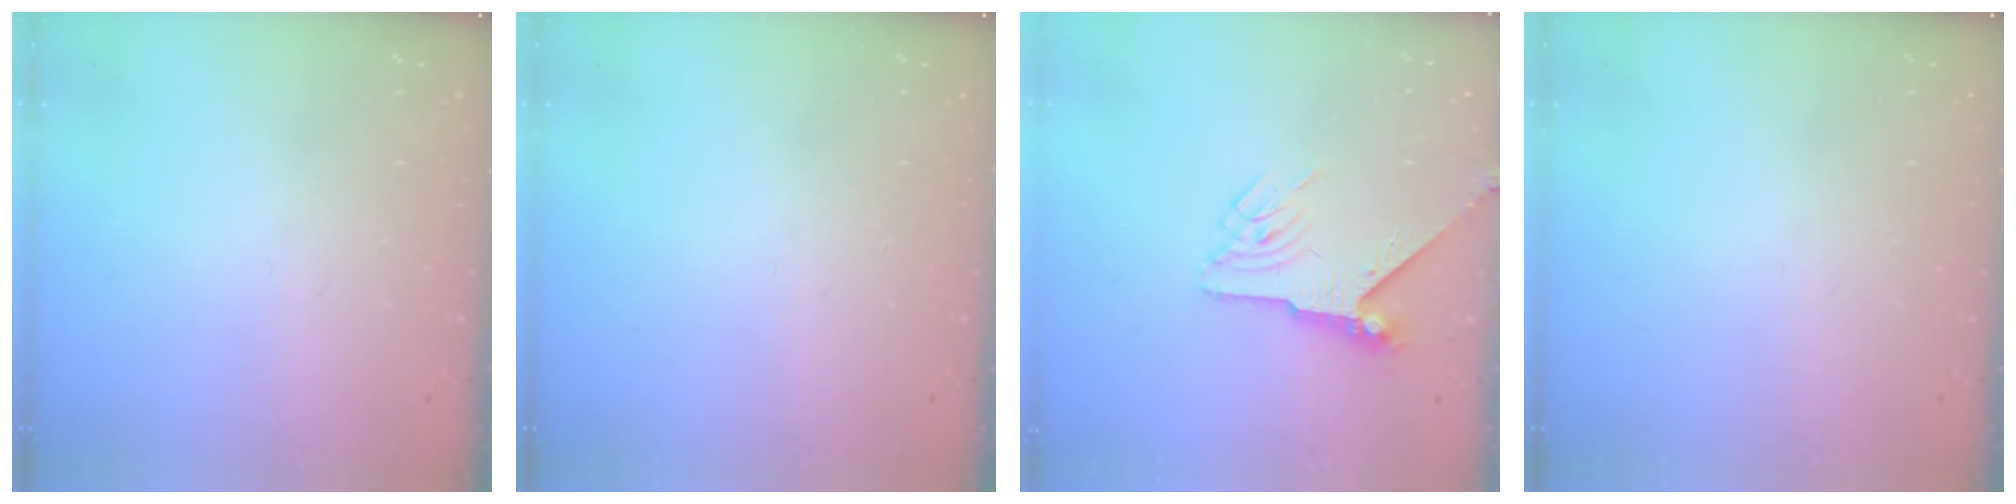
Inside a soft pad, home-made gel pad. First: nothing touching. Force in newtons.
{"total": 0.0}
{"total": 6.0, "press": 6.0, "slide": 0.7}
{"total": 0.0}